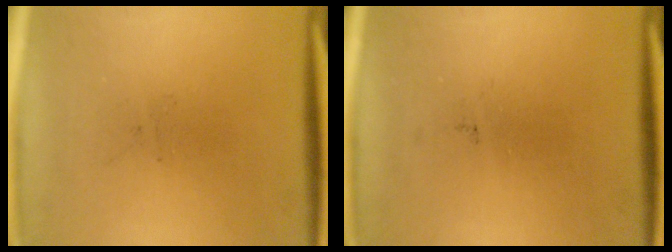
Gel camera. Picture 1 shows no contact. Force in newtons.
{"total": 0.0}